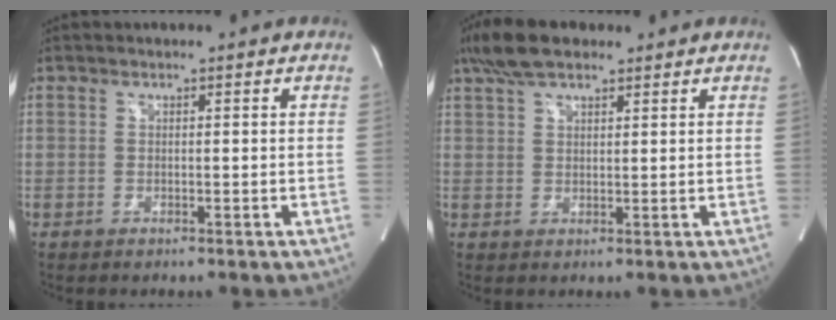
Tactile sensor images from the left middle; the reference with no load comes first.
{"total": 7.1, "force": [5.2, 2.7, 4.0], "torque": [-0.088, 0.024, 0.098]}